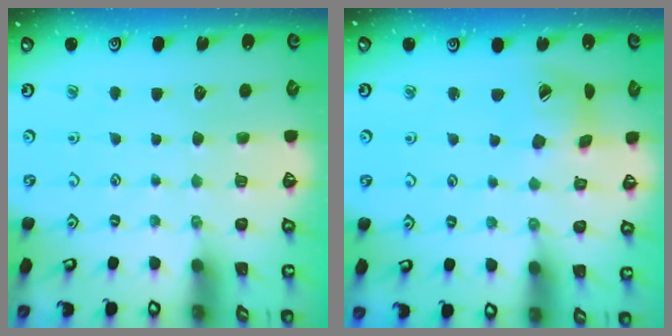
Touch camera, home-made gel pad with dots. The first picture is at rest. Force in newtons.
{"total": 9.0, "press": 8.9, "slide": 1.1}